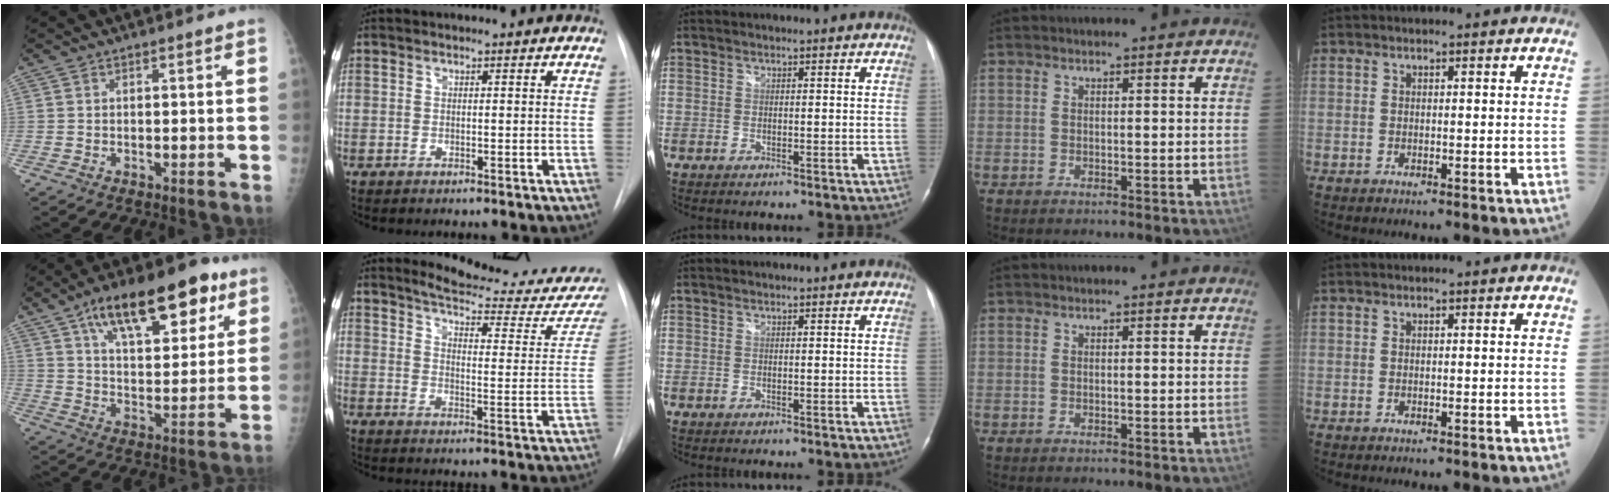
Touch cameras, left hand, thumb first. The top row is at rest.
{"thumb": {"total": 21.2, "force": [11.5, 9.3, 15.2], "torque": [-0.197, -0.022, 0.186]}, "index": {"total": 17.8, "force": [17.0, 1.4, 4.9], "torque": [-0.059, -0.093, 0.199]}}